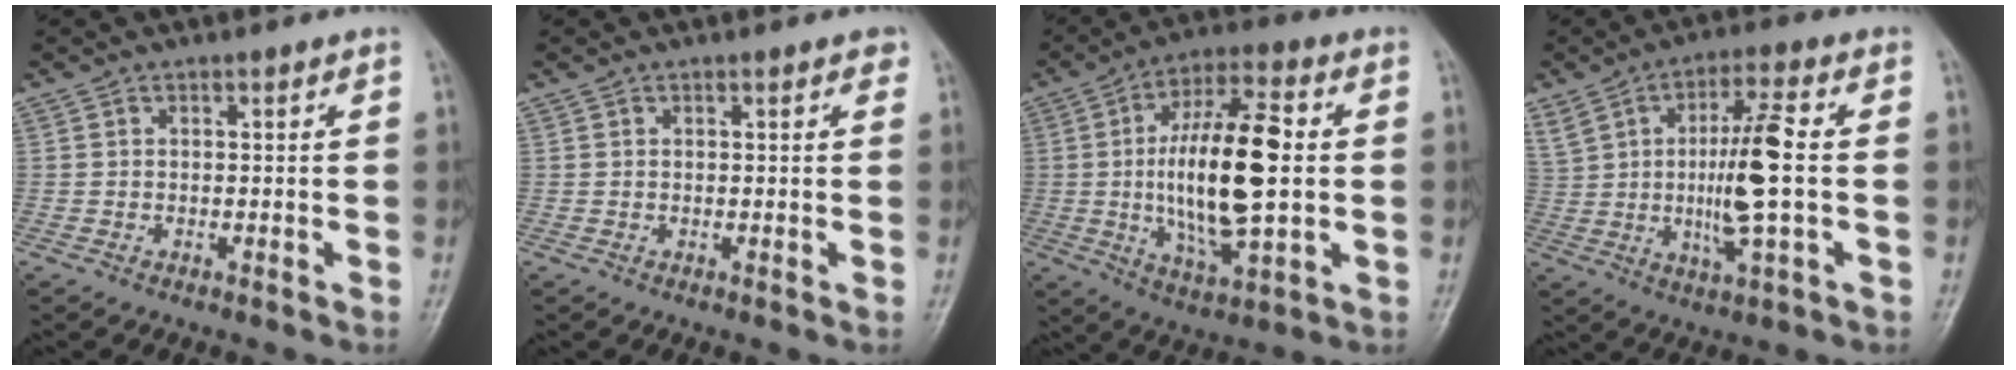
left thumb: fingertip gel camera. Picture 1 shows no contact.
{"total": 1.4, "force": [0.9, 0.8, 0.7], "torque": [0.003, -0.003, 0.007]}
{"total": 19.4, "force": [0.5, 7.1, 18.1], "torque": [-0.318, 0.003, 0.006]}
{"total": 13.3, "force": [0.7, 3.1, 13.0], "torque": [-0.254, 0.004, 0.014]}